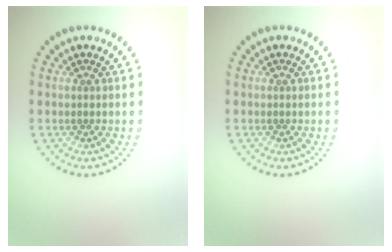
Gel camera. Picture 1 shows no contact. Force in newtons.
{"total": 0.0}